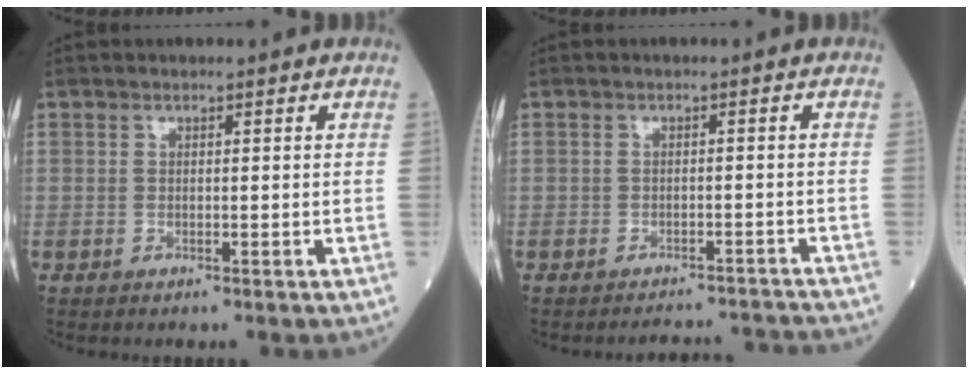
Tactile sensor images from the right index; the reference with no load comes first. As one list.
[{"total": 6.3, "force": [-6.2, 0.6, -0.3], "torque": [0.011, 0.009, -0.073]}]